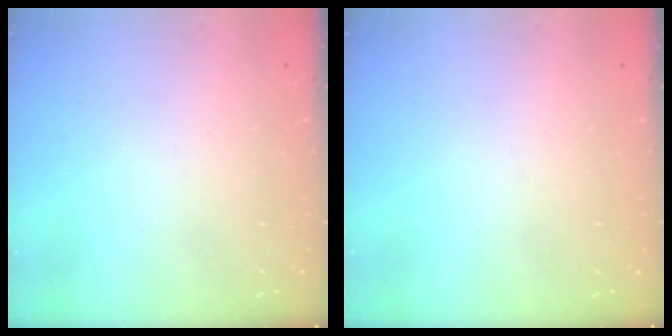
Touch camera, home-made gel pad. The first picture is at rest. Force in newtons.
{"total": 0.0}